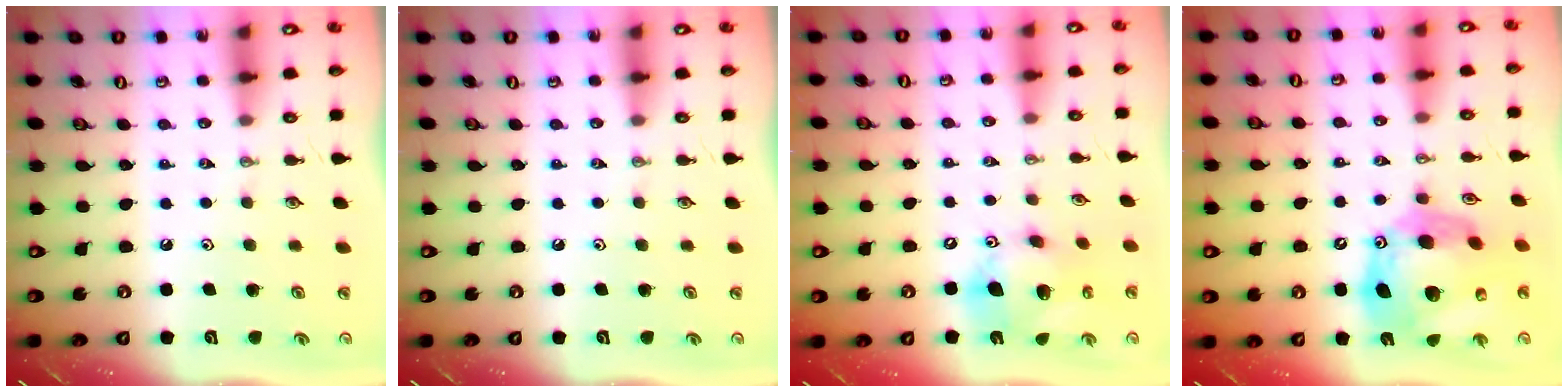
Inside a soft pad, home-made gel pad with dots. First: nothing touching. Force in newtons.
{"total": 0.0}
{"total": 14.0, "press": 13.7, "slide": 2.7}
{"total": 20.7, "press": 20.6, "slide": 2.0}